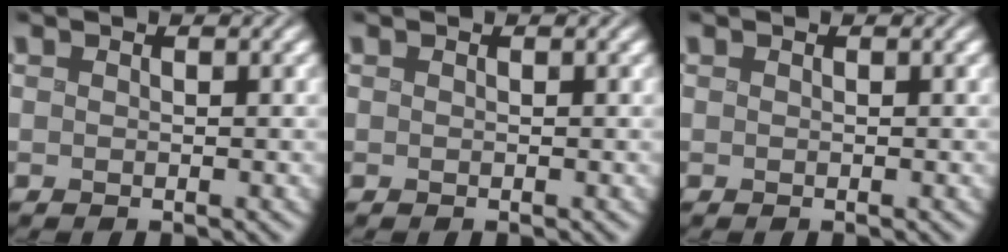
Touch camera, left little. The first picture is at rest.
{"total": 0.0}
{"total": 0.0}